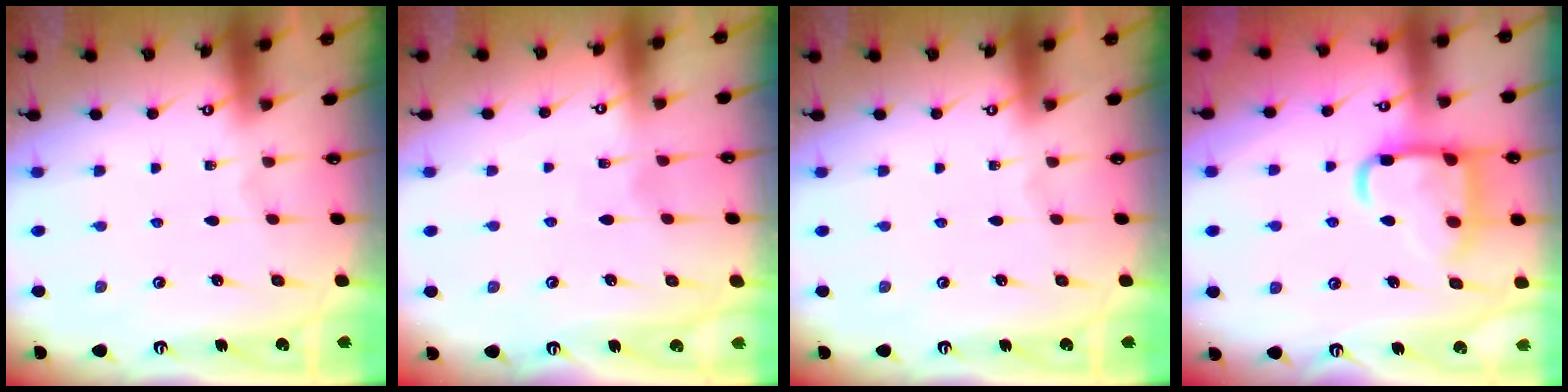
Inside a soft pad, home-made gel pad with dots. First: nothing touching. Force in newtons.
{"total": 4.9, "press": 4.9, "slide": 0.6}
{"total": 0.0}
{"total": 15.9, "press": 15.8, "slide": 1.3}